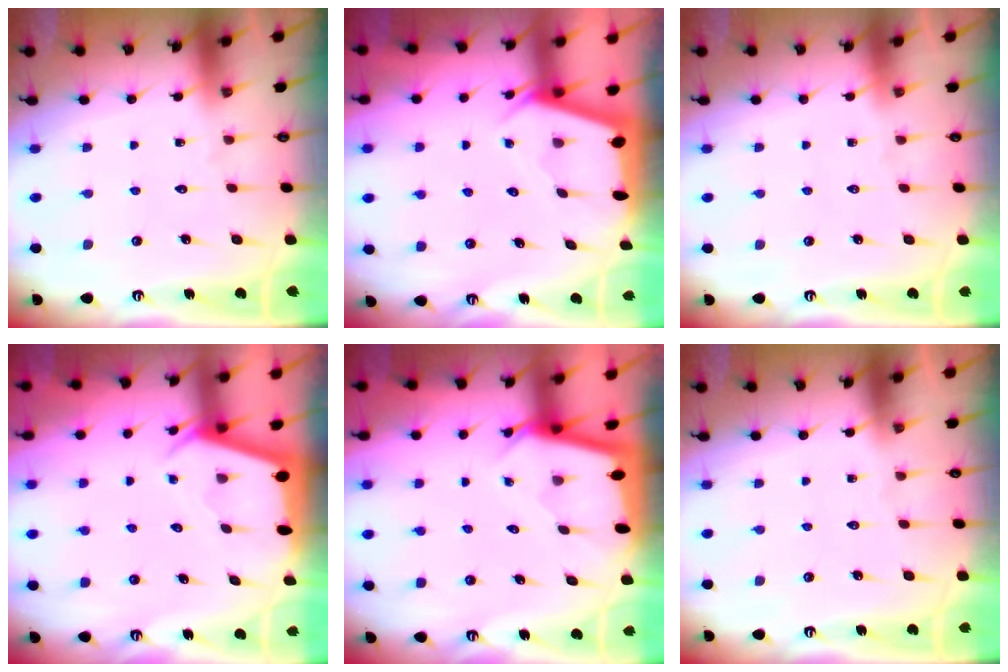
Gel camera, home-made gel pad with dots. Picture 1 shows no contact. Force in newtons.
{"total": 2.3, "press": 2.3, "slide": 0.3}
{"total": 0.0}
{"total": 2.5, "press": 2.5, "slide": 0.3}
{"total": 2.3, "press": 2.3, "slide": 0.2}
{"total": 0.0}